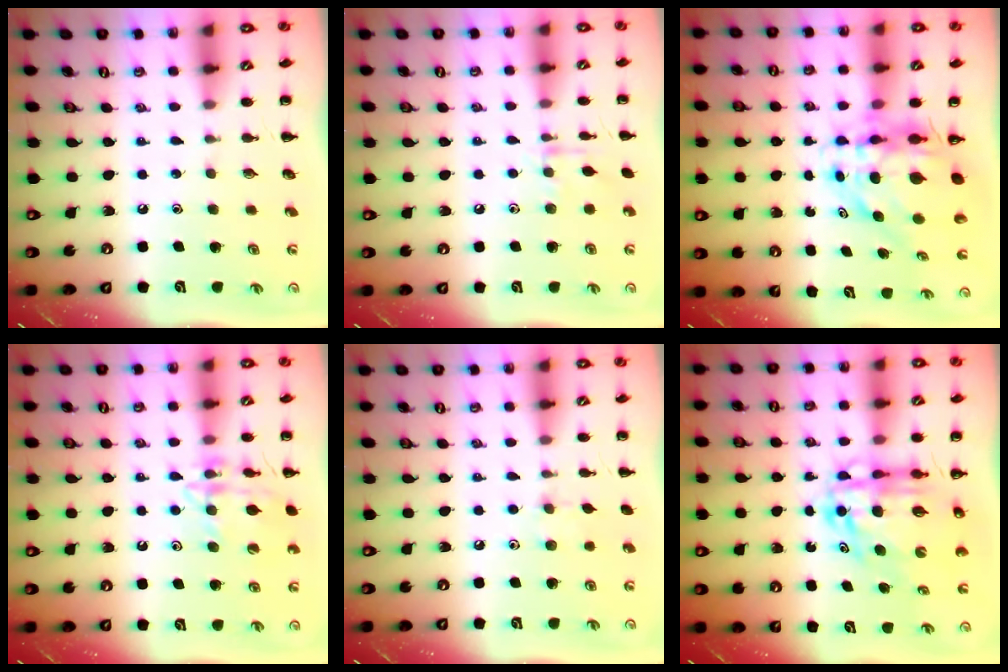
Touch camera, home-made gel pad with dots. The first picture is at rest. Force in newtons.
{"total": 7.1, "press": 6.9, "slide": 1.6}
{"total": 9.2, "press": 8.8, "slide": 2.7}
{"total": 14.2, "press": 14.2, "slide": 1.2}
{"total": 4.9, "press": 4.5, "slide": 1.9}
{"total": 10.2, "press": 9.8, "slide": 3.1}